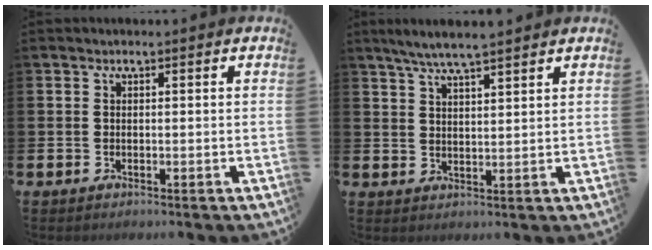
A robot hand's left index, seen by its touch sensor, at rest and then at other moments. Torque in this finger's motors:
{"motor_torque": [0.04, -0.35, 0.65, 0.18]}